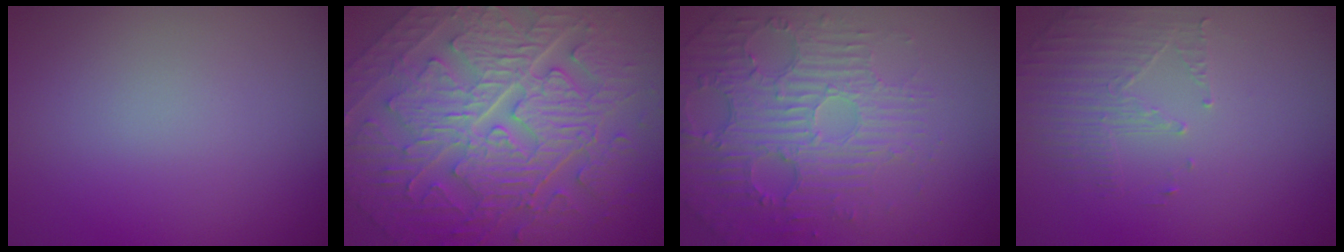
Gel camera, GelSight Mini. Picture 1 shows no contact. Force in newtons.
{"total": 11.0, "press": 7.5, "slide": 8.0}
{"total": 5.5, "press": 3.8, "slide": 4.0}
{"total": 1.8, "press": 1.1, "slide": 1.4}